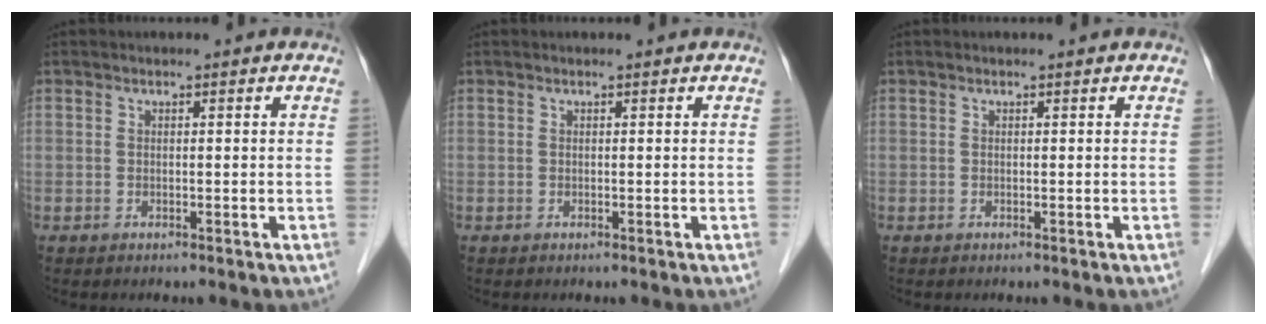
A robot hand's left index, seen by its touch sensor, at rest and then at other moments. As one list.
[{"total": 0.0}, {"total": 0.0}]